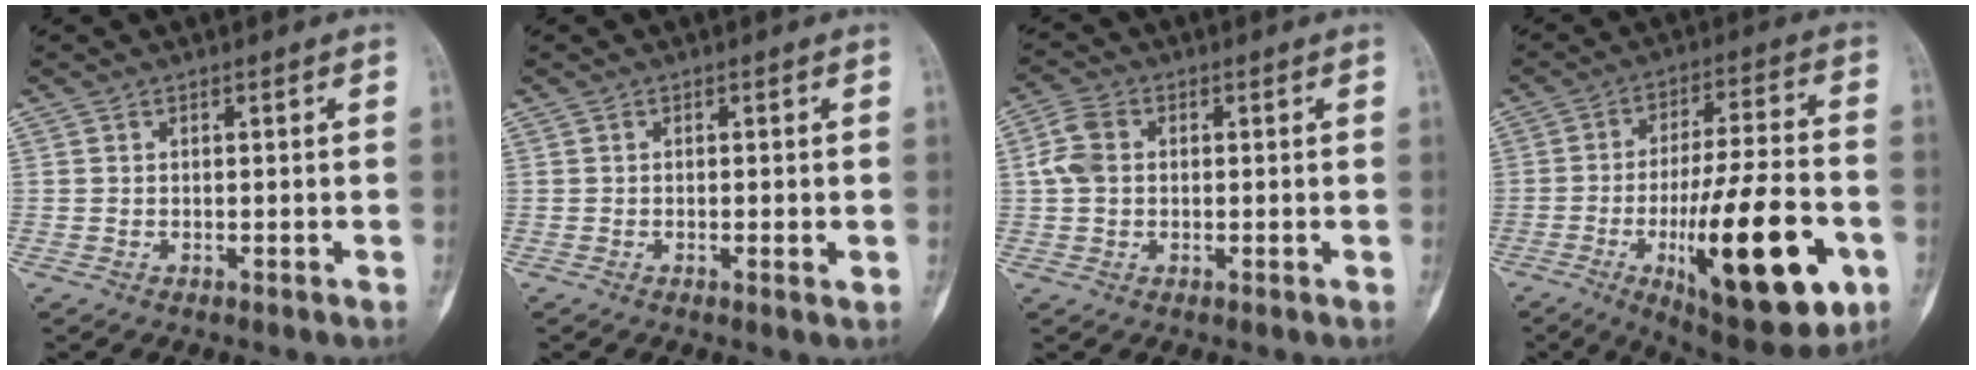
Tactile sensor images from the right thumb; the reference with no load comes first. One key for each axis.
{"total": 1.4, "fx": -0.2, "fy": 0.3, "fz": 1.4, "tx": -0.023, "ty": -0.004, "tz": -0.004}
{"total": 5.1, "fx": 0.5, "fy": 3.8, "fz": 3.4, "tx": -0.075, "ty": 0.013, "tz": 0.005}
{"total": 25.2, "fx": -8.1, "fy": 7.5, "fz": 22.6, "tx": -0.336, "ty": 0.011, "tz": -0.111}